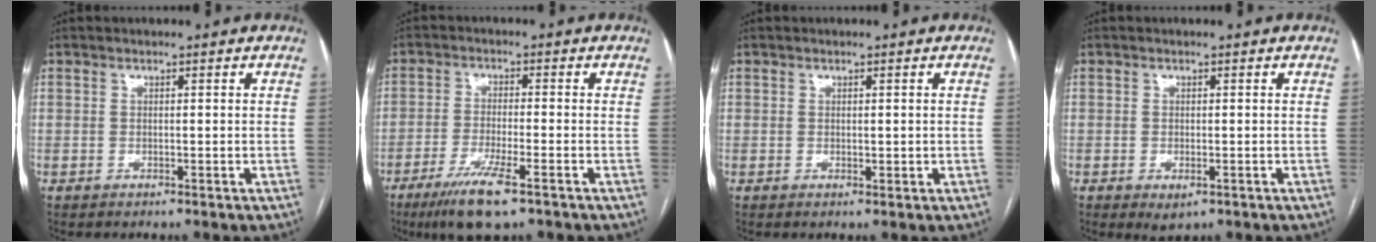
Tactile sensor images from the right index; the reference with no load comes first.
{"total": 8.4, "force": [-5.2, 0.9, 6.5], "torque": [-0.123, -0.020, -0.090]}
{"total": 0.9, "force": [0.1, 0.5, 0.7], "torque": [-0.009, -0.001, 0.005]}
{"total": 2.3, "force": [-1.1, 1.1, 1.8], "torque": [-0.024, -0.003, -0.007]}